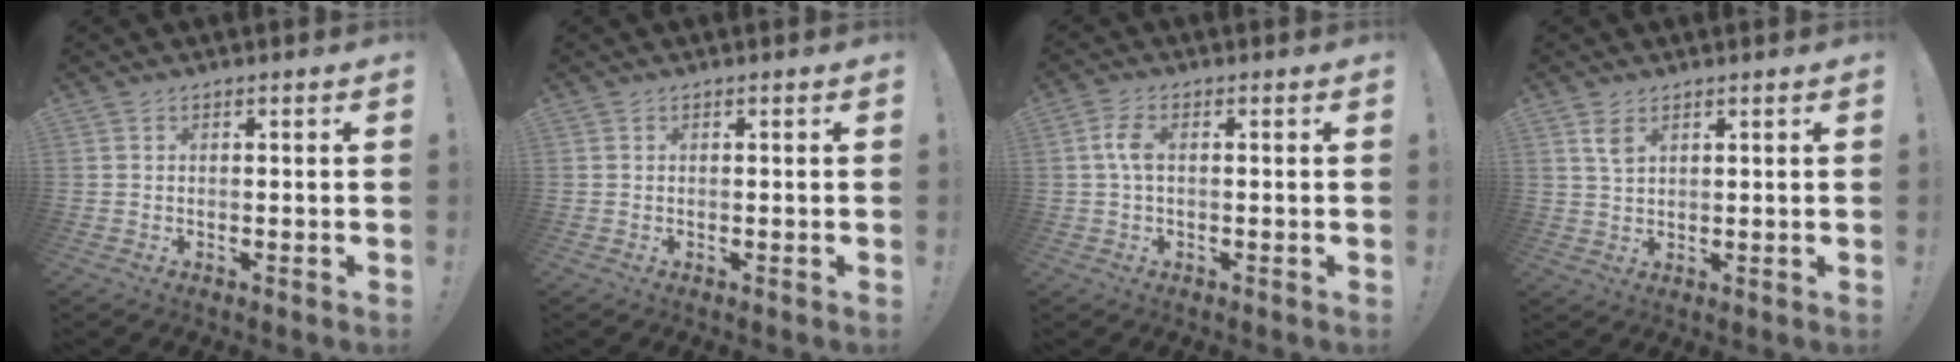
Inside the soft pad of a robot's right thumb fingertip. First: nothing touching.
{"total": 0.0}
{"total": 4.5, "force": [0.2, 2.2, 4.0], "torque": [-0.083, 0.008, 0.004]}
{"total": 3.8, "force": [2.1, 1.8, 2.7], "torque": [-0.036, -0.013, 0.034]}